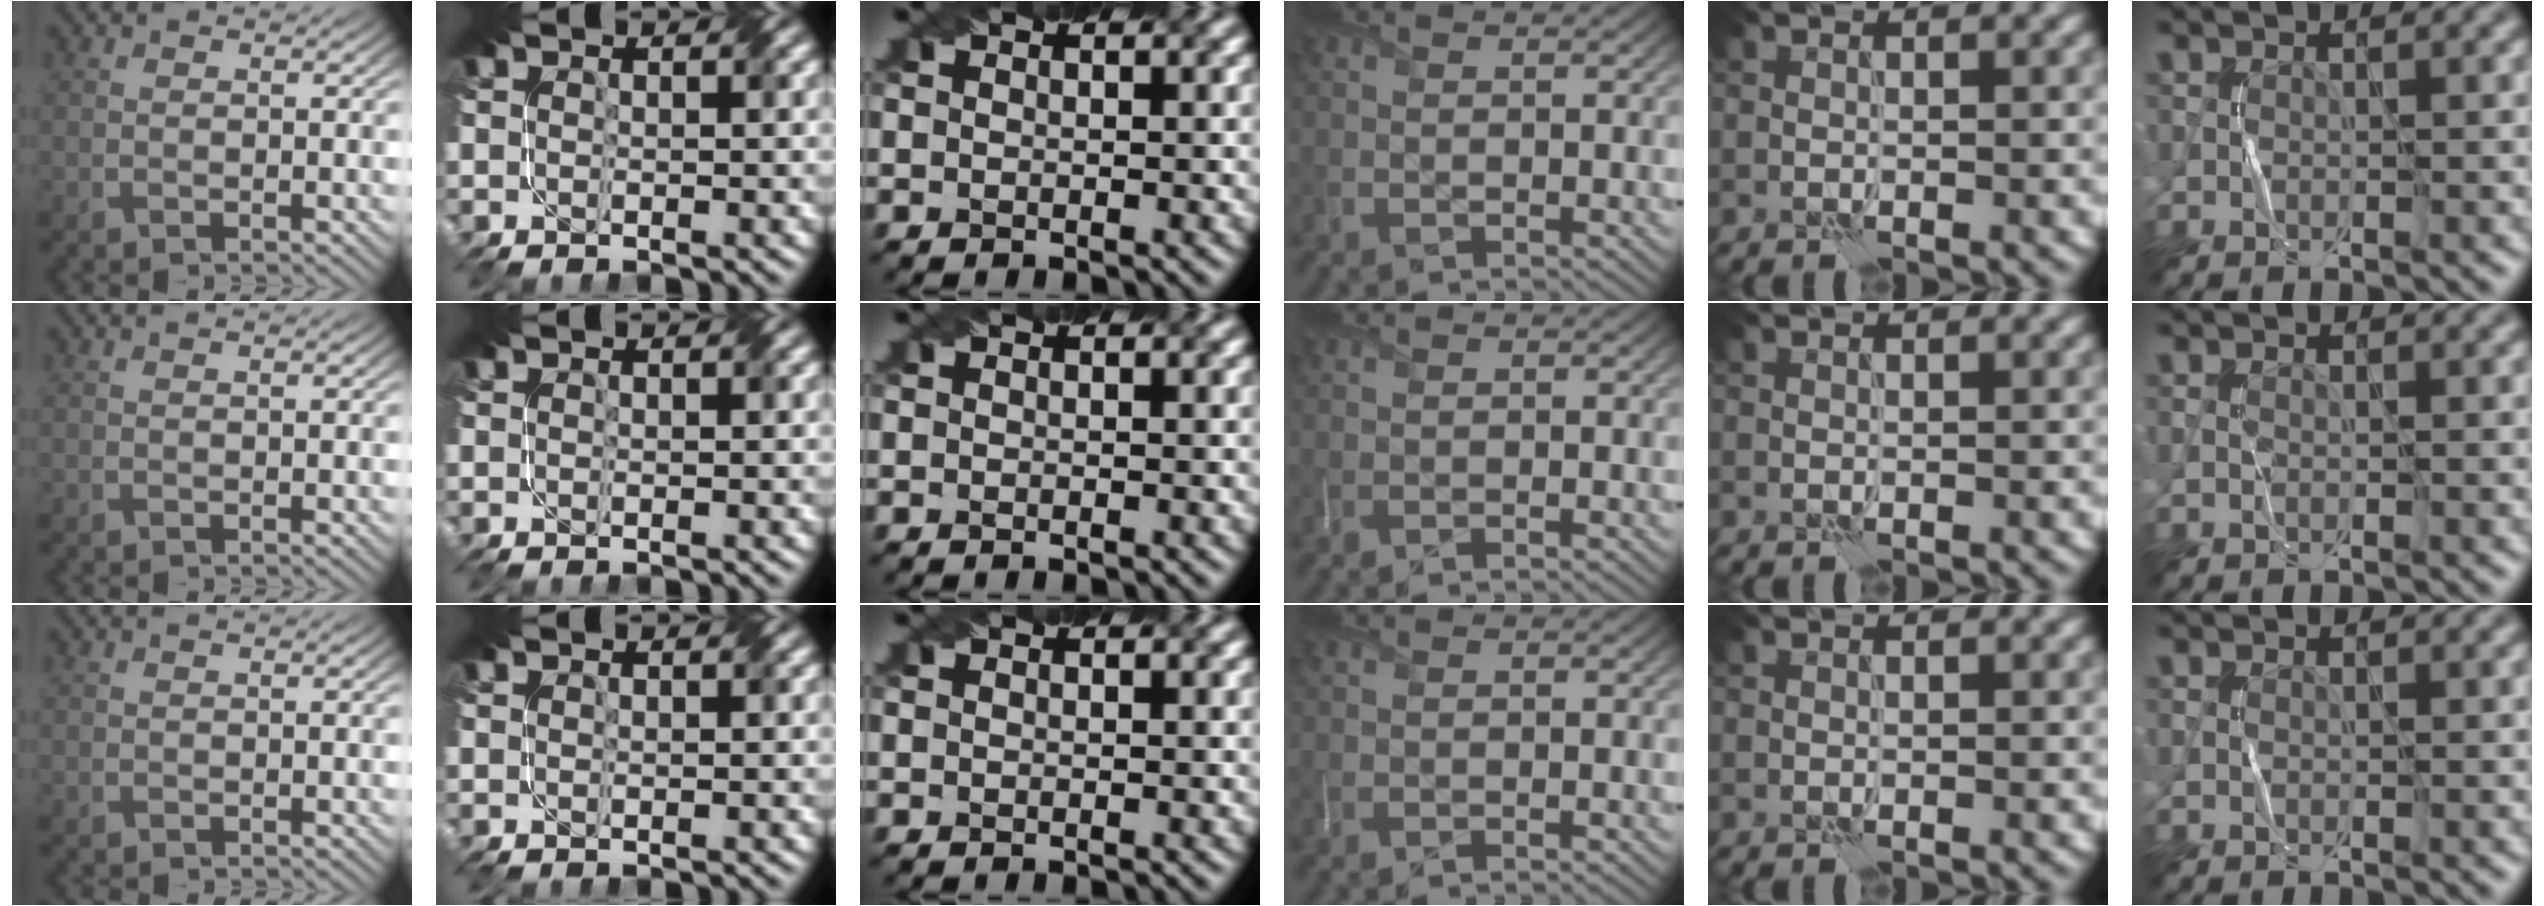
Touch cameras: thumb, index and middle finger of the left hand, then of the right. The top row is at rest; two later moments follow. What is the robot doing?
{"motion": "fold", "object": "netting"}